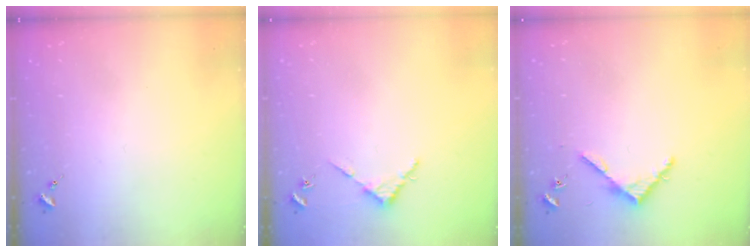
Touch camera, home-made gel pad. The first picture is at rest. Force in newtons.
{"total": 3.1, "press": 3.1, "slide": 0.3}
{"total": 3.7, "press": 3.7, "slide": 0.3}